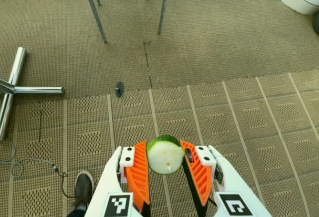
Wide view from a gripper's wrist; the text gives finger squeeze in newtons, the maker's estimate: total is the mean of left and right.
{"total": 9.0, "left": 8.5, "right": 9.5}